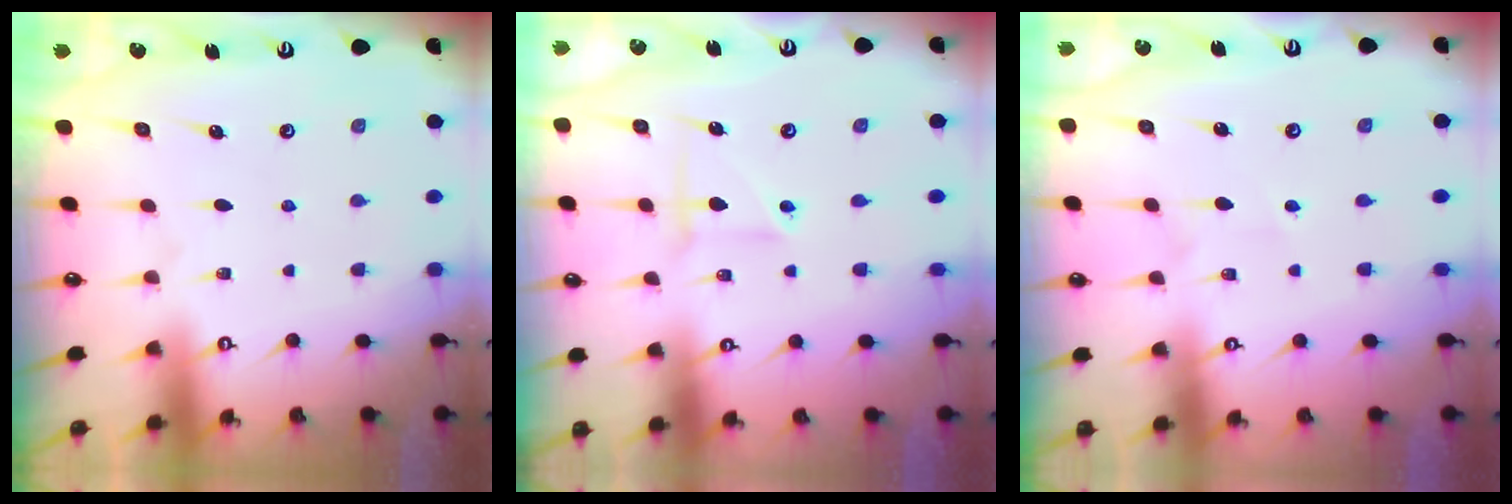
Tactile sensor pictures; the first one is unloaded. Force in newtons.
{"total": 3.1, "press": 3.0, "slide": 0.6}
{"total": 2.1, "press": 1.9, "slide": 0.9}